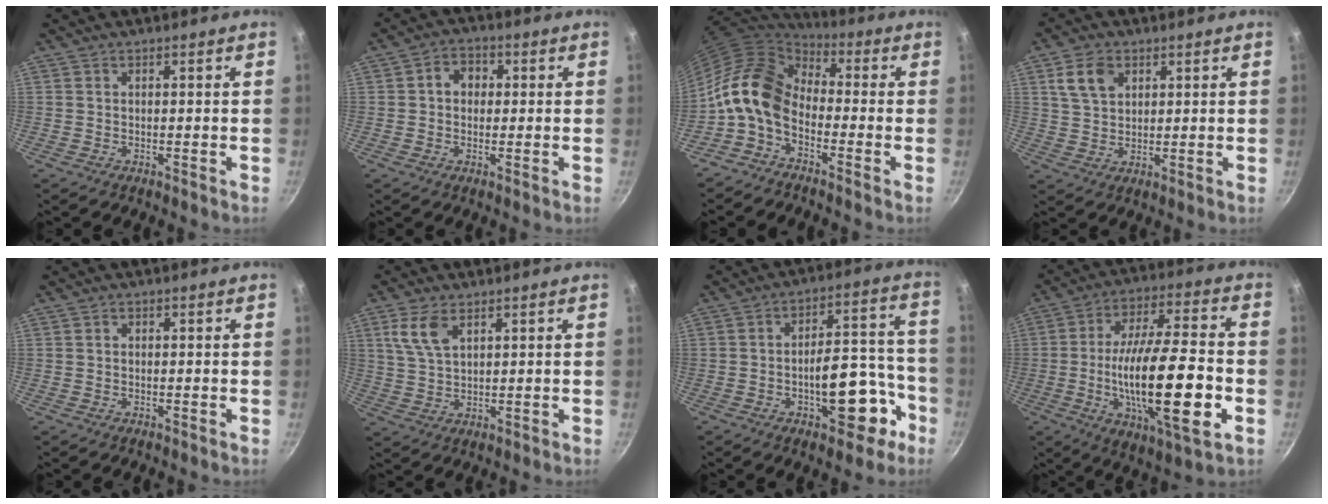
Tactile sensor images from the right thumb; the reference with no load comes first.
{"total": 5.0, "force": [0.7, 4.1, 2.8], "torque": [-0.018, 0.011, 0.003]}
{"total": 12.8, "force": [-2.6, 8.6, 9.0], "torque": [-0.150, 0.044, -0.074]}
{"total": 6.9, "force": [2.9, 4.8, 4.0], "torque": [-0.060, -0.003, 0.056]}
{"total": 0.6, "force": [0.1, 0.6, 0.3], "torque": [-0.002, 0.005, 0.001]}
{"total": 6.6, "force": [3.2, 3.4, 4.6], "torque": [-0.089, -0.009, 0.066]}
{"total": 14.6, "force": [-6.0, 7.1, 11.3], "torque": [-0.109, 0.066, -0.076]}
{"total": 22.8, "force": [-4.6, 6.6, 21.3], "torque": [-0.359, 0.017, -0.077]}